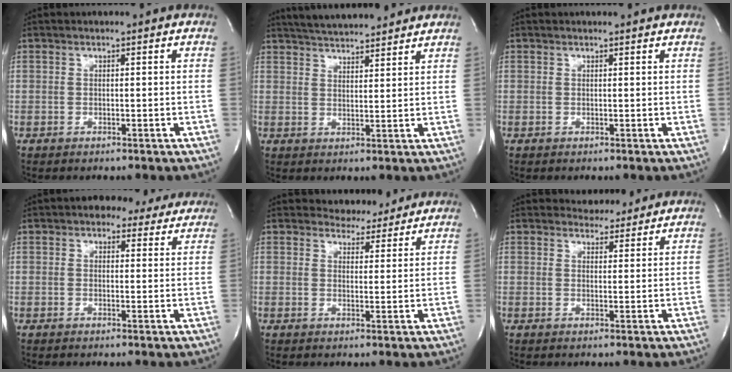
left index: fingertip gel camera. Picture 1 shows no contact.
{"total": 11.8, "force": [10.8, 1.6, 4.3], "torque": [-0.073, 0.019, 0.160]}
{"total": 1.9, "force": [1.8, 0.3, 0.4], "torque": [-0.013, 0.008, 0.020]}
{"total": 5.9, "force": [4.6, 3.2, 2.0], "torque": [-0.018, 0.017, 0.051]}
{"total": 4.7, "force": [4.4, 1.5, -0.1], "torque": [0.003, -0.003, 0.055]}
{"total": 3.5, "force": [3.3, 1.2, 0.0], "torque": [-0.003, 0.001, 0.045]}